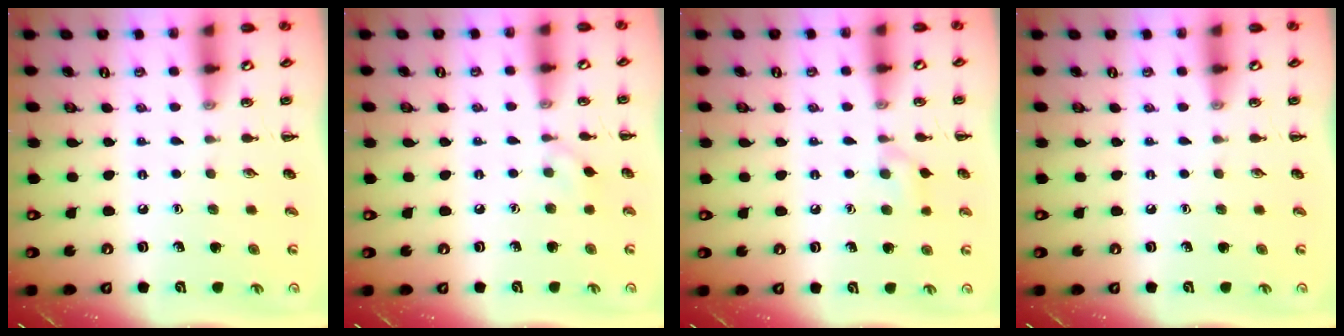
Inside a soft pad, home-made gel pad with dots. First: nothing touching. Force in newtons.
{"total": 5.0, "press": 4.7, "slide": 1.6}
{"total": 6.0, "press": 5.6, "slide": 2.2}
{"total": 0.0}